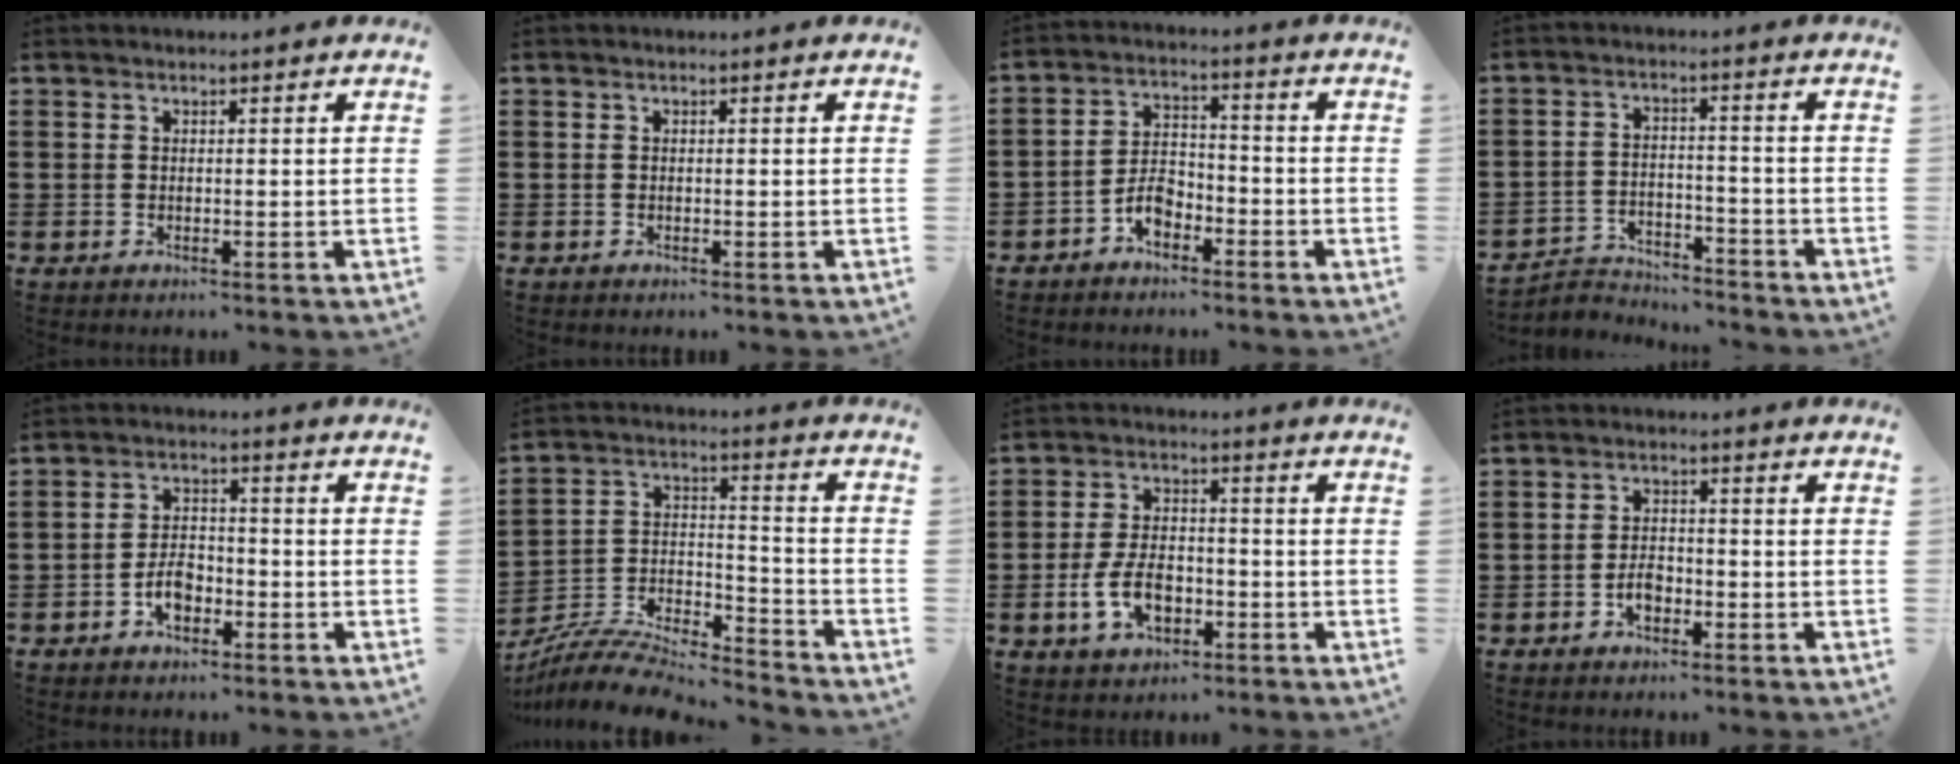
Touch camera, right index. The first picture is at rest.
{"total": 0.0}
{"total": 4.7, "force": [-2.8, 2.7, 2.8], "torque": [-0.063, 0.007, -0.056]}
{"total": 3.8, "force": [-3.8, 0.8, 0.2], "torque": [-0.010, 0.006, -0.079]}
{"total": 4.2, "force": [-2.0, 2.5, 2.8], "torque": [-0.065, 0.001, -0.042]}
{"total": 7.9, "force": [-7.5, 1.2, 2.3], "torque": [-0.050, 0.000, -0.150]}
{"total": 6.8, "force": [-2.3, 4.0, 5.0], "torque": [-0.113, 0.003, -0.047]}
{"total": 2.8, "force": [-1.4, 1.8, 1.7], "torque": [-0.033, 0.003, -0.026]}